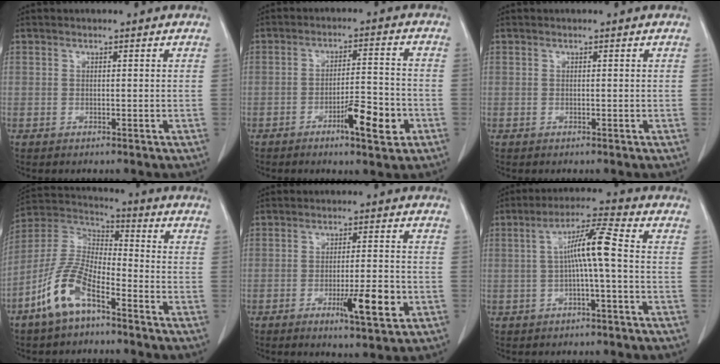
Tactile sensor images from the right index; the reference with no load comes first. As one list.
[{"total": 7.7, "force": [-3.6, 1.3, 6.7], "torque": [-0.102, 0.000, -0.051]}, {"total": 0.0}, {"total": 10.9, "force": [-6.5, 3.8, 7.9], "torque": [-0.182, 0.002, -0.131]}, {"total": 7.6, "force": [-3.0, 0.9, 6.9], "torque": [-0.107, -0.009, -0.041]}, {"total": 7.1, "force": [-0.2, -0.1, 7.1], "torque": [-0.129, 0.022, -0.005]}]